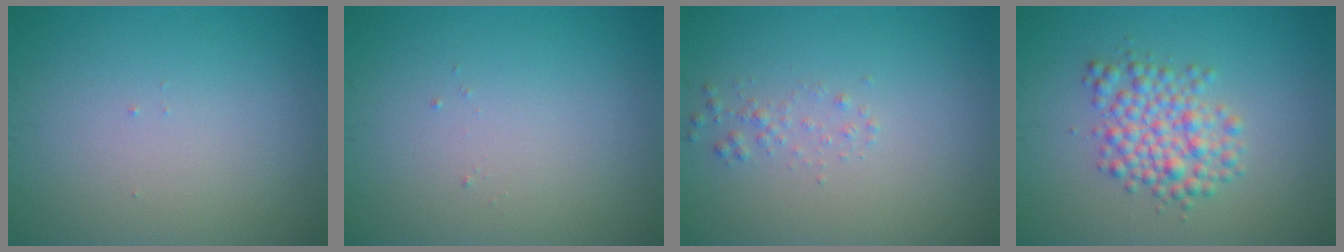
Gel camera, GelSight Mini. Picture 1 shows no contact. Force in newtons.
{"total": 0.0}
{"total": 1.0, "press": 1.0, "slide": 0.1}
{"total": 4.0, "press": 4.0, "slide": 0.1}